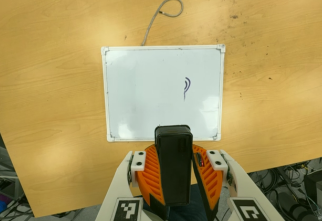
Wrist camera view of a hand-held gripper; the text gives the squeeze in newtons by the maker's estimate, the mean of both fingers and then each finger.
{"total": 8.9, "left": 8.6, "right": 9.2}